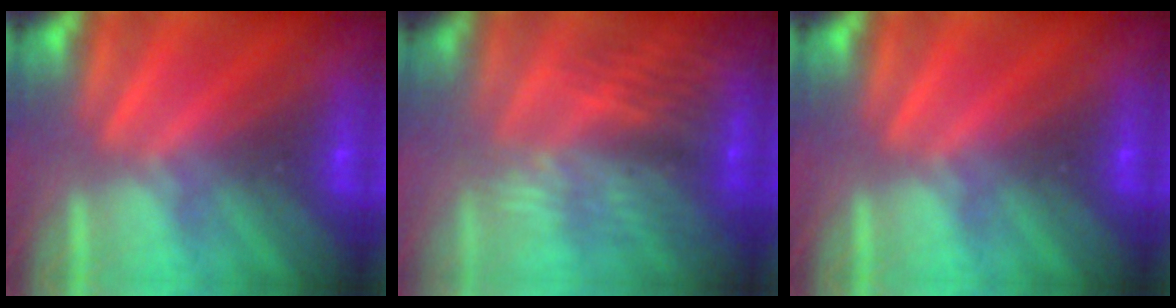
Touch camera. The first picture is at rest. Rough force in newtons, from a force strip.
{"total": 9.1}
{"total": 0.0}